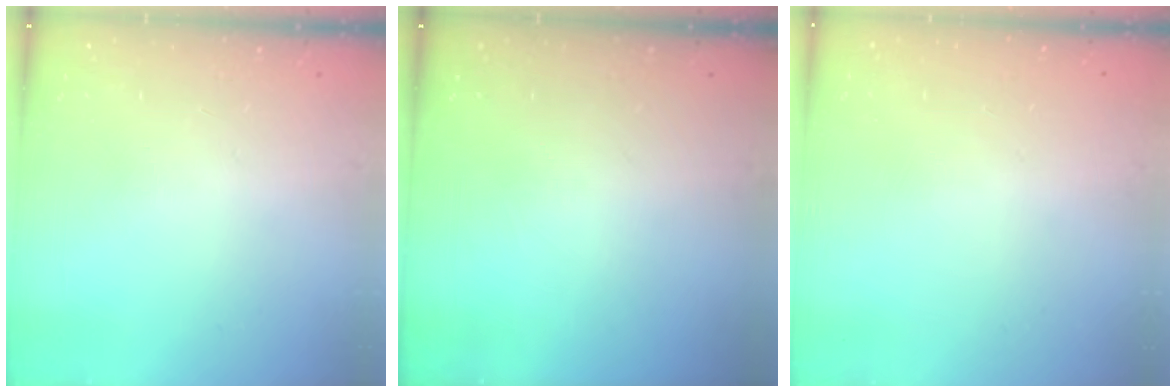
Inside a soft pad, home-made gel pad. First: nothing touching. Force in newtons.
{"total": 0.0}
{"total": 0.5, "press": 0.5, "slide": 0.1}